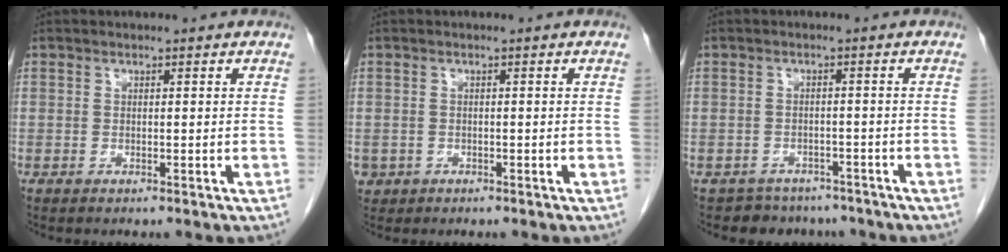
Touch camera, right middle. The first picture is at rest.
{"total": 1.7, "force": [-0.7, 1.5, 0.2], "torque": [-0.004, 0.004, -0.007]}
{"total": 5.4, "force": [-4.5, 3.0, -0.2], "torque": [0.007, 0.017, -0.058]}